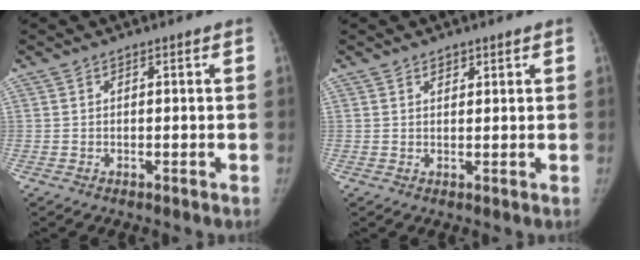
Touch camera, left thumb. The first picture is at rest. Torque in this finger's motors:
{"motor_torque": [0.12, 0.03, 0.12, -0.14, 0.00]}